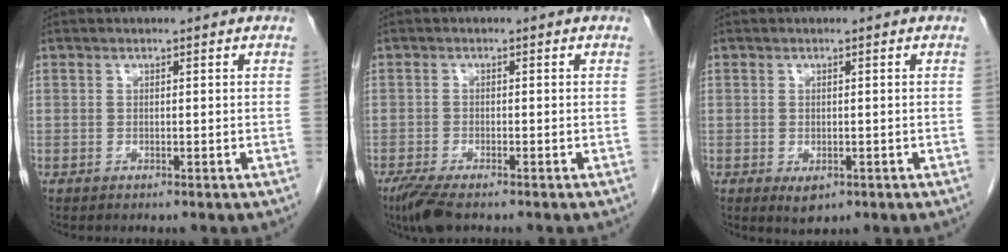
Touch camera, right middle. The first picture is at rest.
{"total": 4.9, "force": [-3.6, 1.1, 3.2], "torque": [-0.063, -0.013, -0.062]}
{"total": 2.4, "force": [-1.0, 1.3, 1.7], "torque": [-0.022, -0.002, -0.004]}